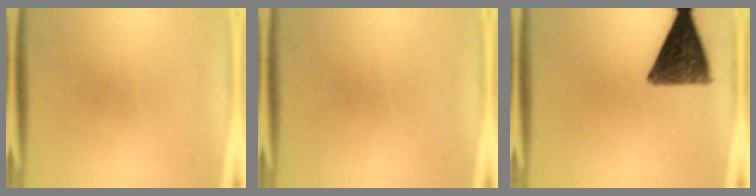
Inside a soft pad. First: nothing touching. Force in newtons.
{"total": 0.0}
{"total": 11.2}